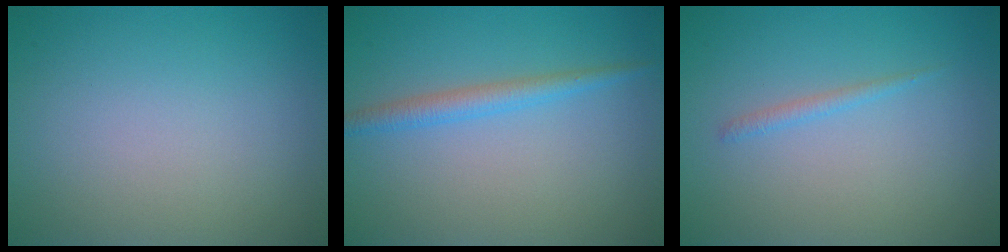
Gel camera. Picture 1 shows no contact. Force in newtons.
{"total": 2.1, "press": 2.1, "slide": 0.1}
{"total": 0.9, "press": 0.9, "slide": 0.1}